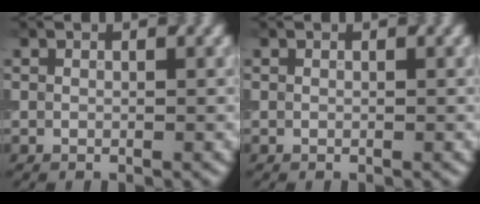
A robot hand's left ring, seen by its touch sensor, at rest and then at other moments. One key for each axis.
{"total": 0.0}